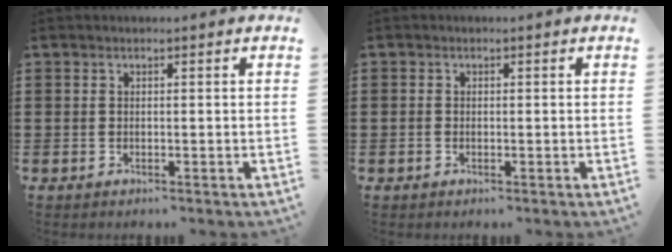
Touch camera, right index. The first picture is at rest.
{"total": 0.7, "force": [-0.4, 0.6, 0.1], "torque": [-0.003, 0.003, -0.009]}